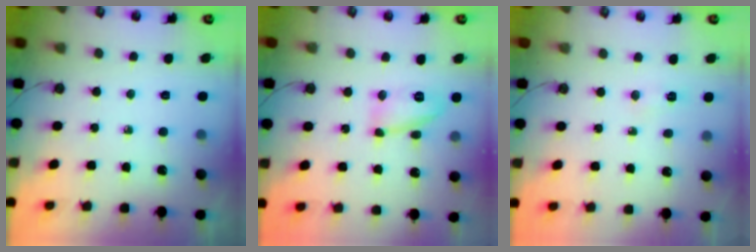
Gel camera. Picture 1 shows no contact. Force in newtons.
{"total": 10.3, "press": 10.3, "slide": 0.5}
{"total": 2.9, "press": 2.9, "slide": 0.3}